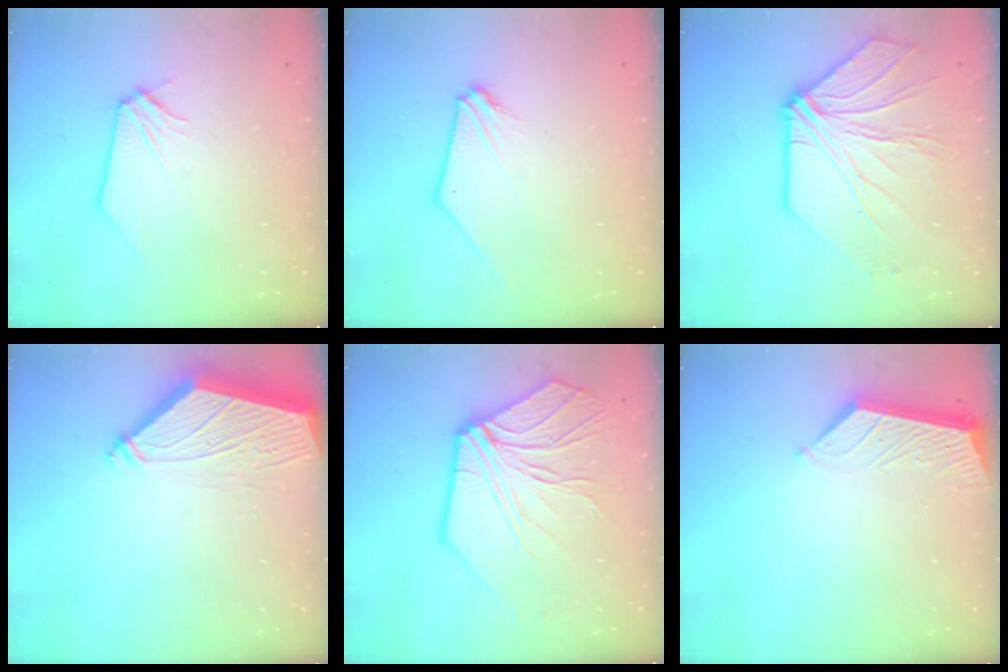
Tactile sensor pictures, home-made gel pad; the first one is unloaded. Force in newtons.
{"total": 1.8, "press": 1.8, "slide": 0.4}
{"total": 11.5, "press": 11.5, "slide": 1.0}
{"total": 3.9, "press": 3.9, "slide": 0.5}
{"total": 12.9, "press": 12.8, "slide": 1.5}
{"total": 5.2, "press": 5.2, "slide": 0.2}